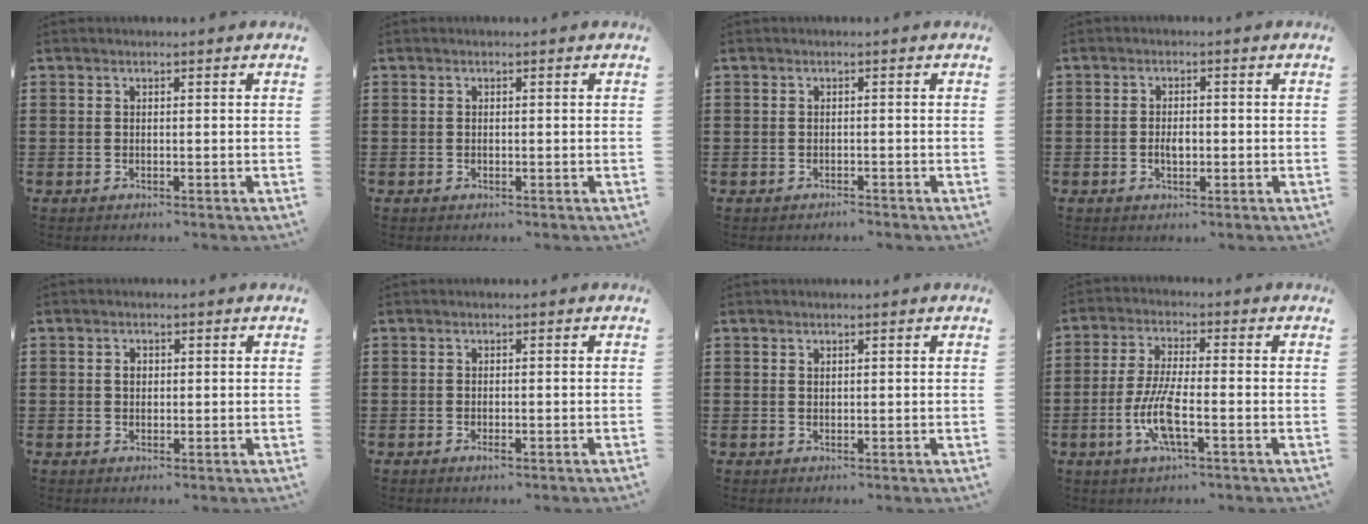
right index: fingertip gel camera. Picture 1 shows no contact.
{"total": 0.6, "force": [0.1, 0.4, 0.5], "torque": [-0.011, -0.001, 0.002]}
{"total": 0.8, "force": [-0.8, 0.1, -0.3], "torque": [0.002, 0.004, -0.019]}
{"total": 2.0, "force": [-0.4, 1.0, 1.7], "torque": [-0.033, 0.001, -0.006]}
{"total": 1.2, "force": [0.3, 0.9, 0.7], "torque": [-0.016, 0.005, 0.004]}
{"total": 1.0, "force": [-0.6, 0.0, 0.8], "torque": [-0.014, -0.006, -0.009]}
{"total": 0.5, "force": [0.4, 0.3, 0.0], "torque": [-0.001, 0.001, 0.008]}
{"total": 7.5, "force": [-2.5, 1.5, 6.9], "torque": [-0.148, -0.014, -0.050]}